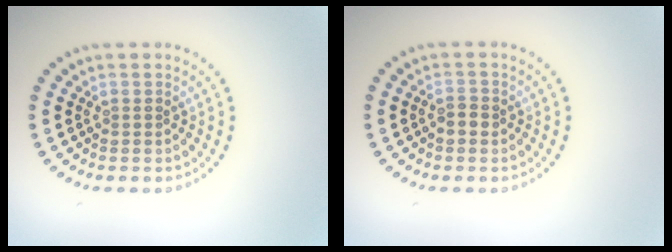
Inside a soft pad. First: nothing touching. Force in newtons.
{"total": 1.3, "press": 1.3, "slide": 0.0}